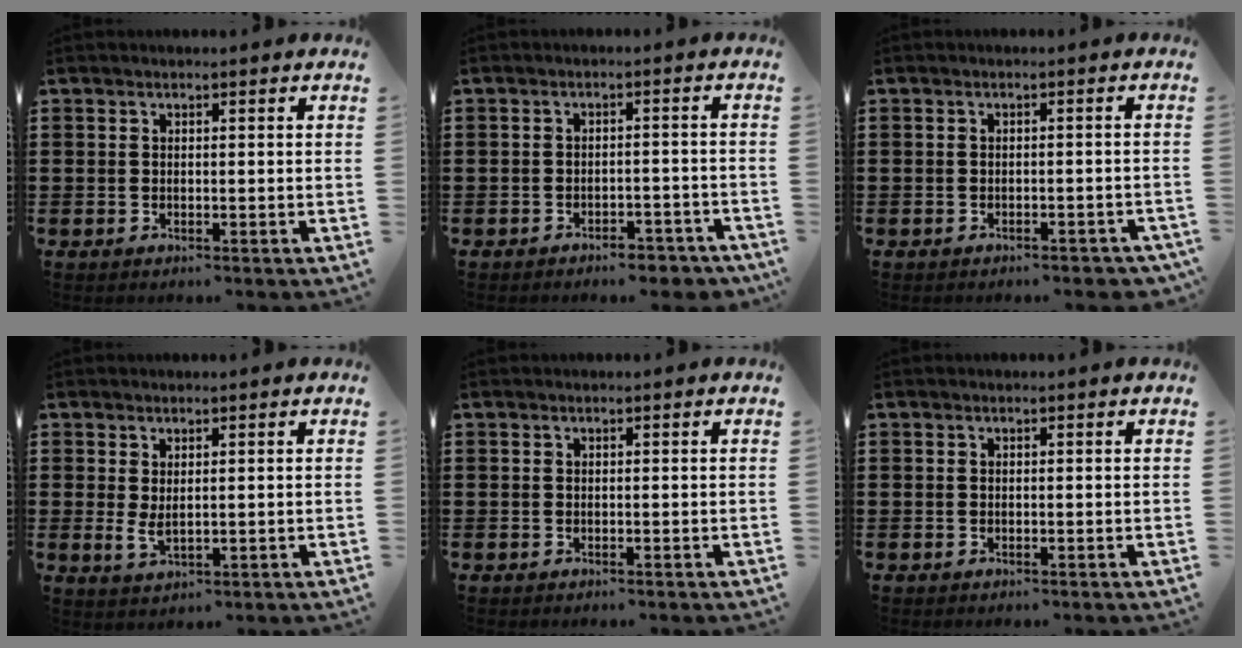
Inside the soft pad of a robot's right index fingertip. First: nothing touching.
{"total": 3.3, "force": [-3.1, 0.4, 0.9], "torque": [-0.019, 0.002, -0.062]}
{"total": 1.5, "force": [-1.4, 0.3, 0.4], "torque": [-0.013, -0.001, -0.028]}
{"total": 2.4, "force": [0.8, 0.9, 2.1], "torque": [-0.050, -0.003, 0.013]}
{"total": 0.0}
{"total": 0.0}